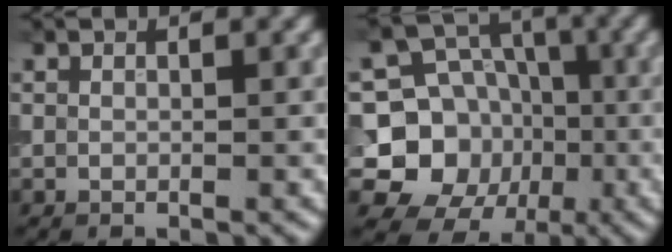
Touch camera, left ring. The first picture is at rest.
{"total": 8.5, "force": [-1.3, 7.6, 3.7], "torque": [-0.062, -0.005, -0.041]}